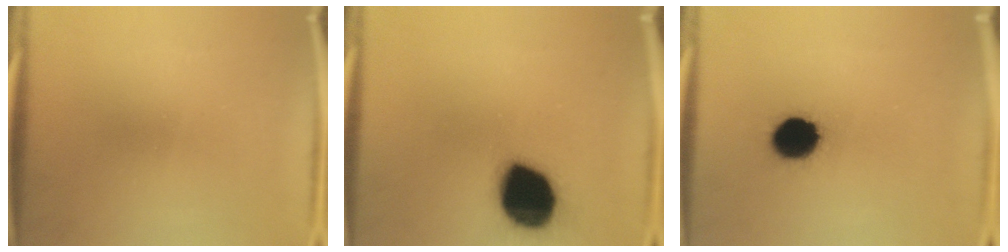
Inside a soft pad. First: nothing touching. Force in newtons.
{"total": 19.5}
{"total": 12.5}